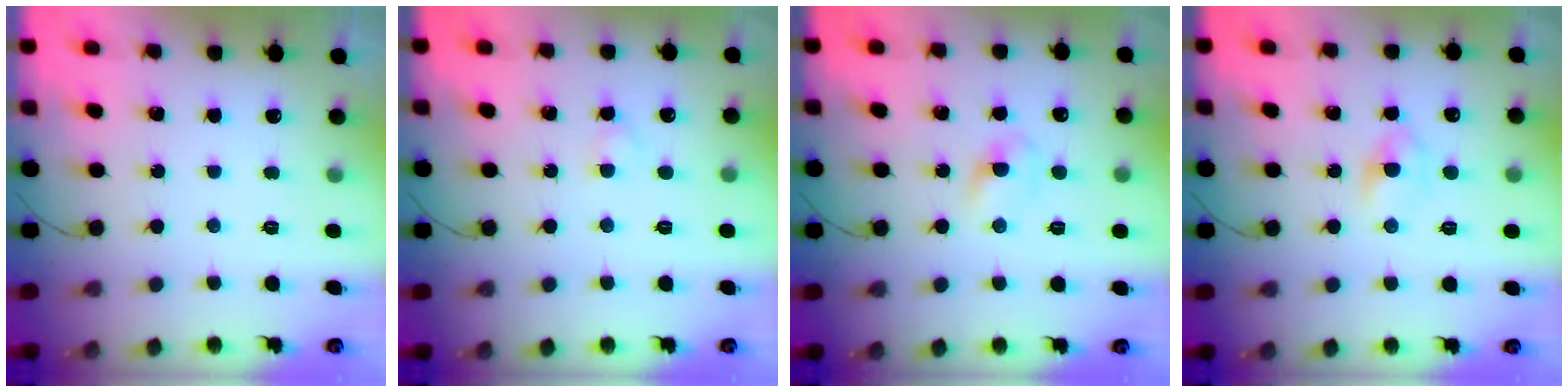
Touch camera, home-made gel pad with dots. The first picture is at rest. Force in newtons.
{"total": 1.5, "press": 1.3, "slide": 0.7}
{"total": 4.0, "press": 3.7, "slide": 1.5}
{"total": 2.8, "press": 2.6, "slide": 1.2}